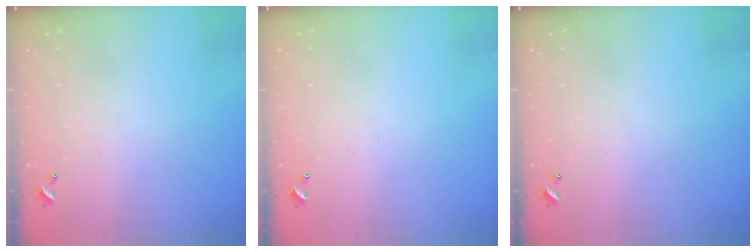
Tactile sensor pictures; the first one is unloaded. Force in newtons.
{"total": 0.0}
{"total": 0.0}